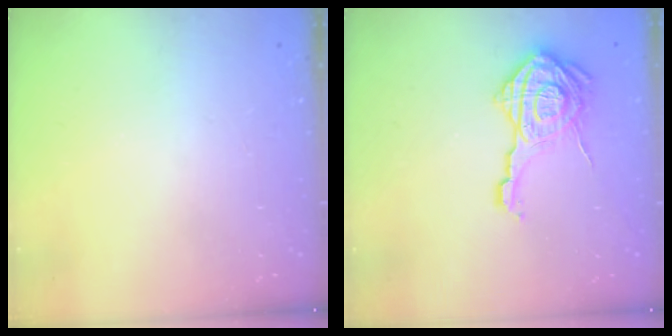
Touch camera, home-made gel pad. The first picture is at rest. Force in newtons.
{"total": 17.5, "press": 17.5, "slide": 0.7}